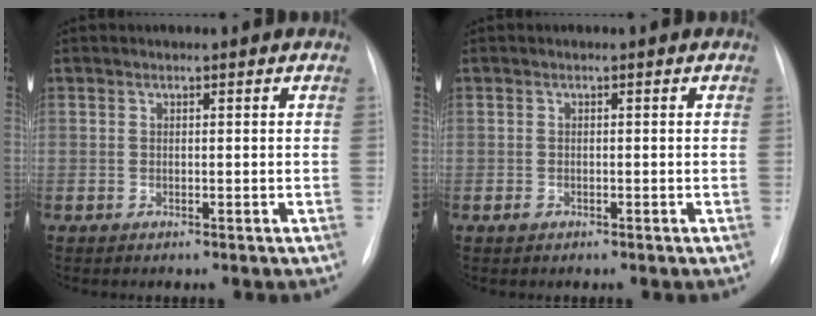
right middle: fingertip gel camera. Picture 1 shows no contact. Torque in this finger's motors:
{"motor_torque": [0.34, -0.47, 0.10, 0.02]}